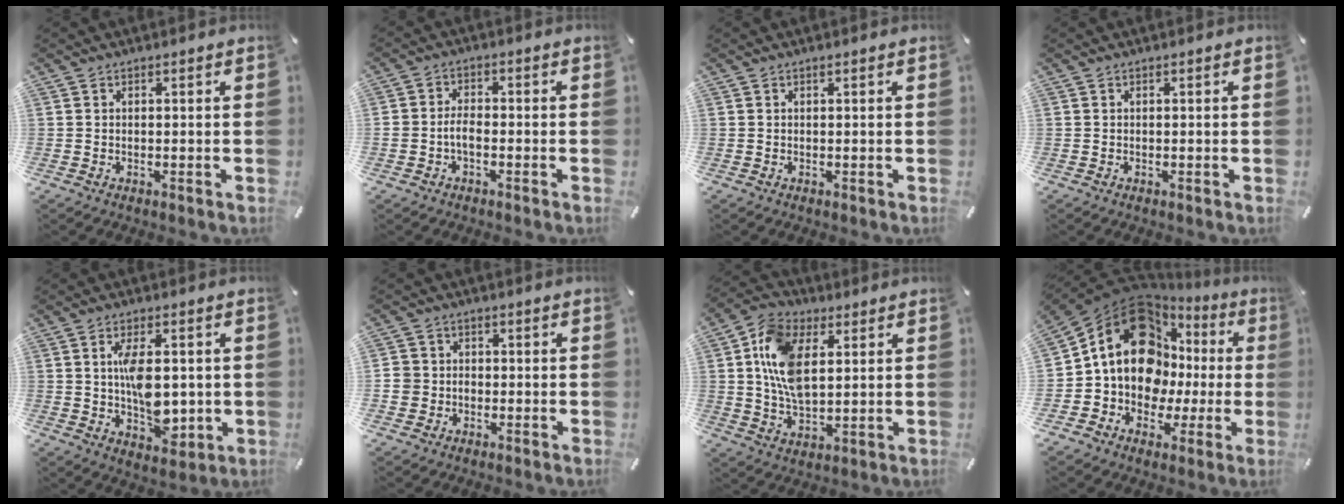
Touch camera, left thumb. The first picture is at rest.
{"total": 3.6, "force": [-1.4, 2.2, 2.5], "torque": [-0.051, 0.009, -0.027]}
{"total": 0.0}
{"total": 0.0}
{"total": 10.3, "force": [0.4, 6.0, 8.3], "torque": [-0.129, 0.001, 0.007]}
{"total": 4.7, "force": [-1.3, 4.4, 1.1], "torque": [-0.028, 0.013, -0.024]}
{"total": 13.3, "force": [3.2, 8.4, 9.8], "torque": [-0.232, 0.004, 0.058]}
{"total": 18.0, "force": [4.0, 14.2, 10.3], "torque": [-0.194, -0.029, 0.073]}